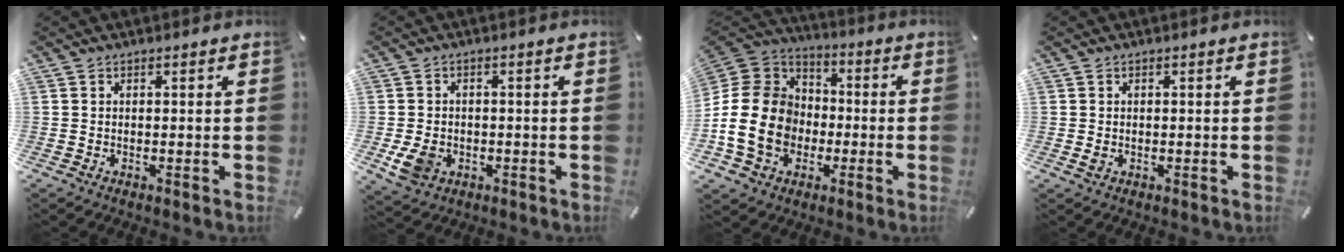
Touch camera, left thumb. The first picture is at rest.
{"total": 6.0, "force": [-1.5, 4.8, 3.4], "torque": [-0.074, 0.000, -0.028]}
{"total": 17.8, "force": [-4.6, 14.9, 8.6], "torque": [-0.196, 0.035, -0.085]}
{"total": 1.0, "force": [-0.1, 0.7, 0.7], "torque": [-0.014, 0.001, -0.002]}